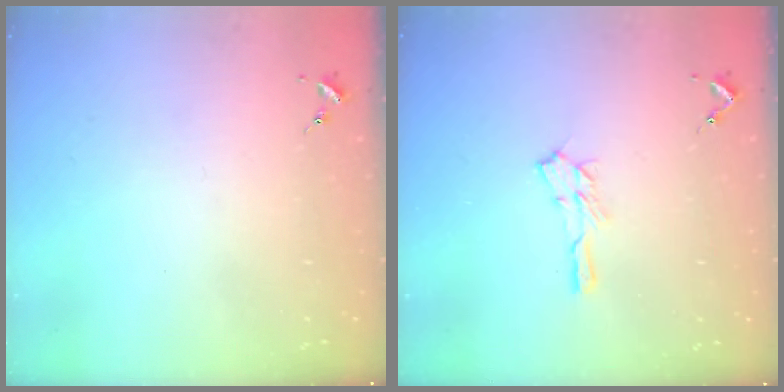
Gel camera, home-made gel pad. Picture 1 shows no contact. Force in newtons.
{"total": 7.8, "press": 7.8, "slide": 0.7}